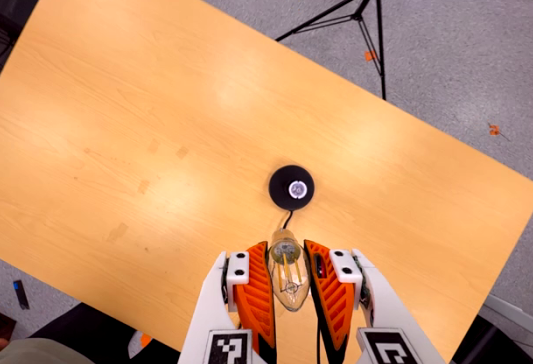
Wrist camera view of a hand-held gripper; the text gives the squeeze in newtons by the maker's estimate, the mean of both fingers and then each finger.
{"total": 20.3, "left": 22.7, "right": 17.9}